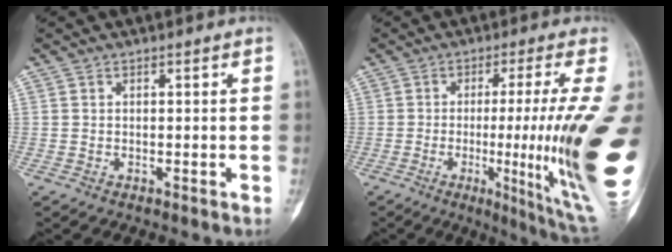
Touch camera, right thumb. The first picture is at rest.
{"total": 21.5, "force": [-1.1, 1.3, 21.4], "torque": [-0.254, -0.018, -0.004]}